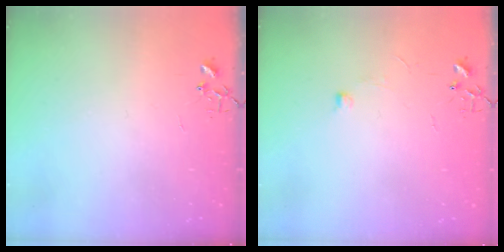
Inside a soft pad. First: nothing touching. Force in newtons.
{"total": 4.4, "press": 4.3, "slide": 0.6}